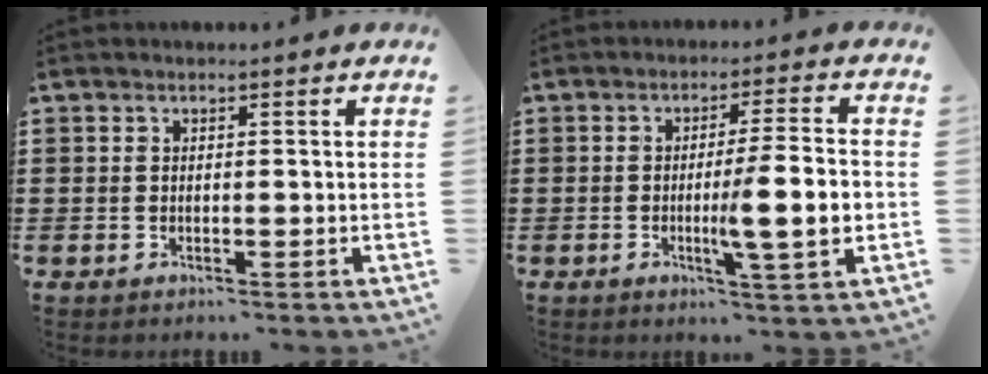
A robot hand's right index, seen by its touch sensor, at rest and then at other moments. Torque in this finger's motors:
{"motor_torque": [2.14, 0.00, 0.40, 0.21]}